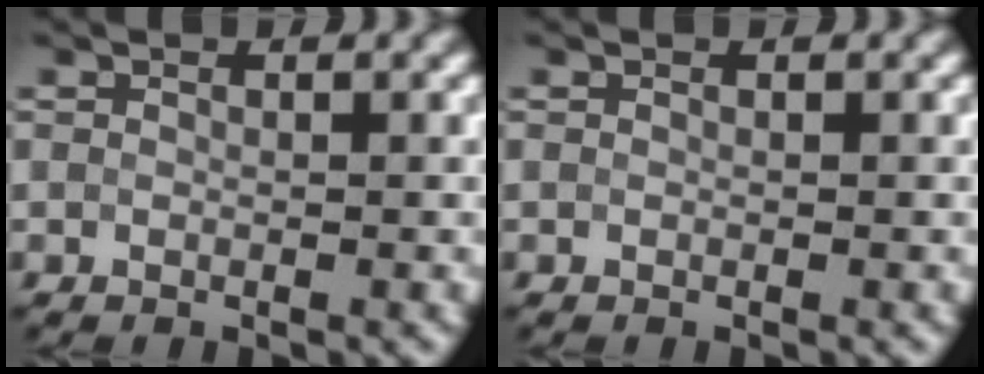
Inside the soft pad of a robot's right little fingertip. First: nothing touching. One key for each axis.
{"total": 0.0}